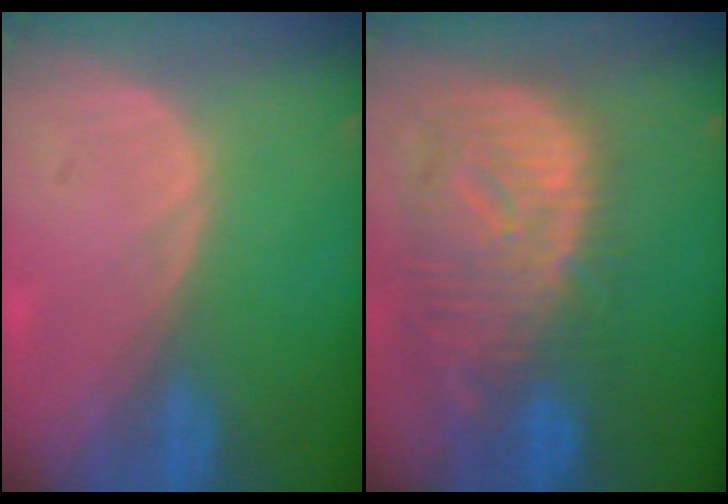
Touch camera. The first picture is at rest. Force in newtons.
{"total": 12.5, "press": 10.8, "slide": 6.3}